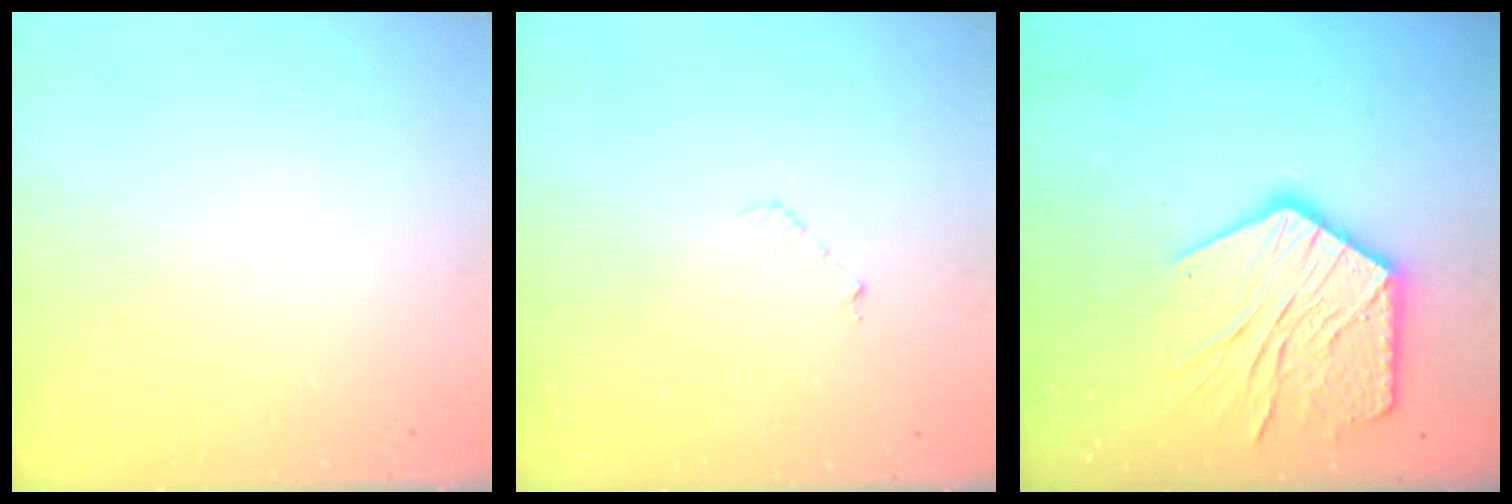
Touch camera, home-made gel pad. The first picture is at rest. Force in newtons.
{"total": 3.4, "press": 3.4, "slide": 0.3}
{"total": 18.6, "press": 18.6, "slide": 1.4}